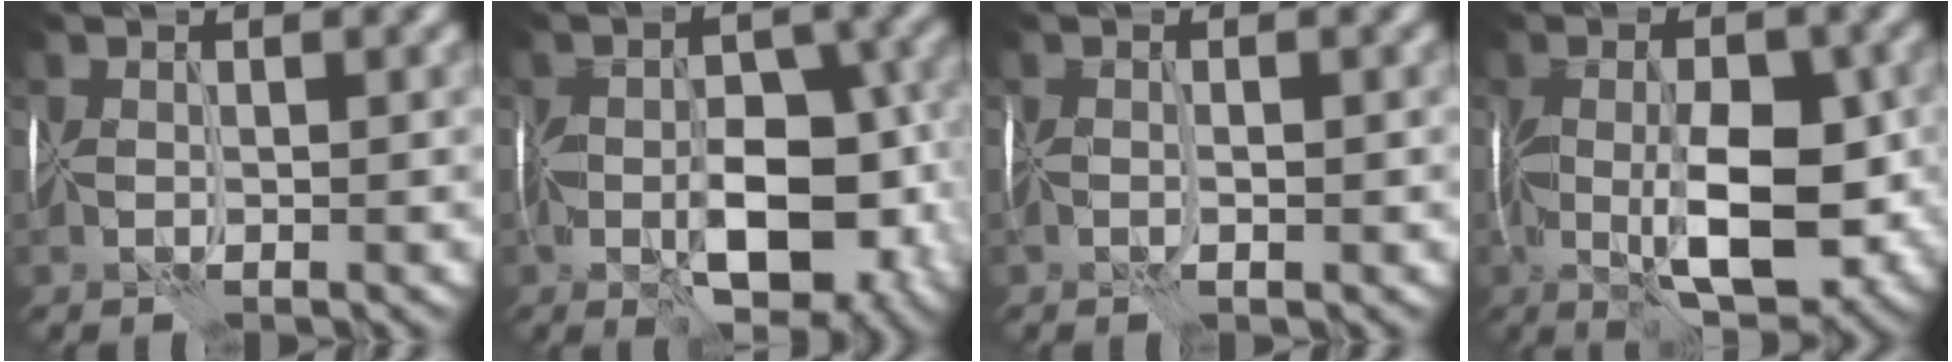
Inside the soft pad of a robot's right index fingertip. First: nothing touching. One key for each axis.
{"total": 9.4, "fx": -3.2, "fy": 5.3, "fz": 7.1, "tx": -0.111, "ty": -0.011, "tz": -0.040}
{"total": 0.6, "fx": -0.2, "fy": -0.1, "fz": 0.6, "tx": -0.010, "ty": 0.002, "tz": -0.003}
{"total": 9.1, "fx": -1.6, "fy": 4.0, "fz": 8.0, "tx": -0.135, "ty": -0.006, "tz": -0.018}